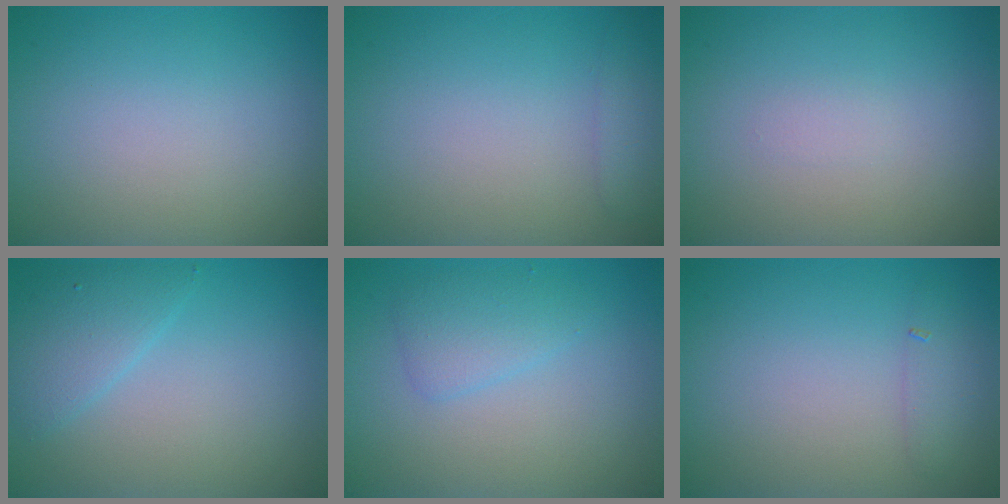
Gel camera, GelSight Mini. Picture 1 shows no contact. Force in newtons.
{"total": 1.5, "press": 1.5, "slide": 0.1}
{"total": 0.5, "press": 0.5, "slide": 0.0}
{"total": 2.6, "press": 2.6, "slide": 0.1}
{"total": 2.1, "press": 2.1, "slide": 0.1}
{"total": 1.3, "press": 1.3, "slide": 0.0}